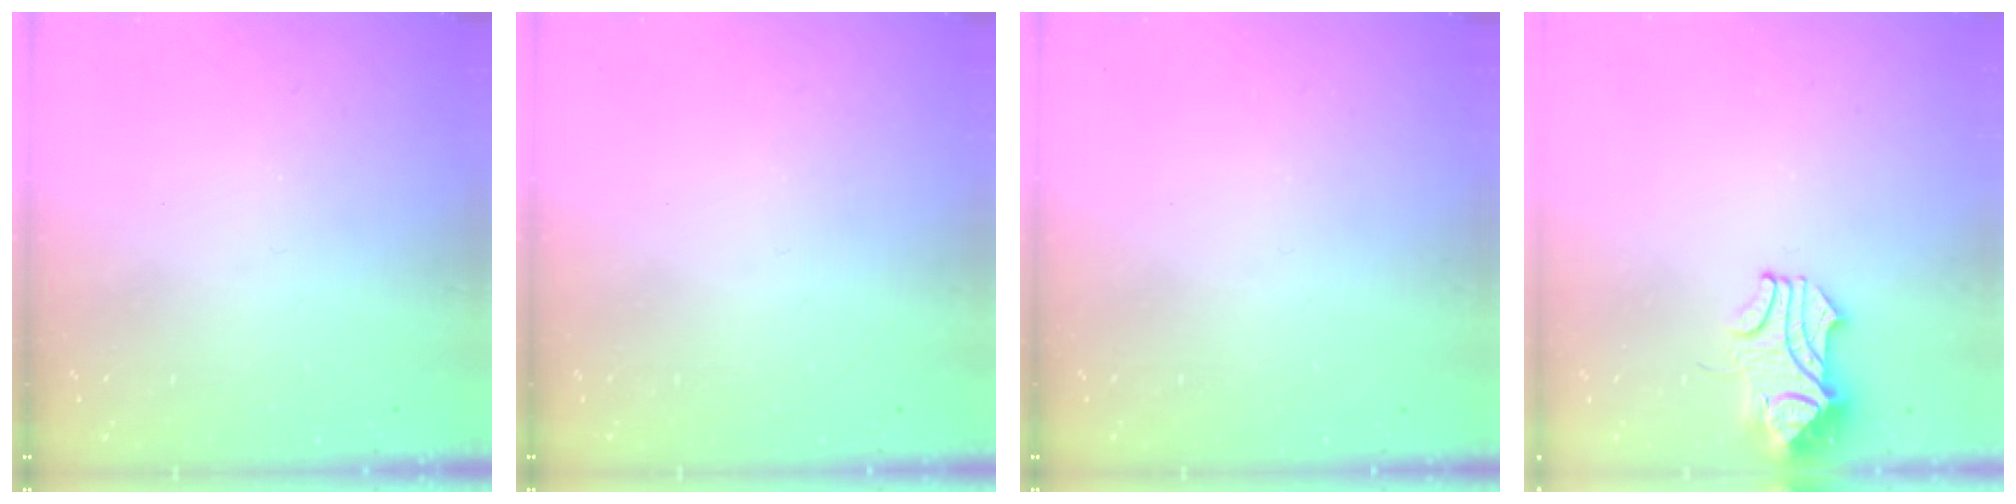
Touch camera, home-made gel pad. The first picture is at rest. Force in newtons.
{"total": 0.0}
{"total": 0.0}
{"total": 3.2, "press": 3.2, "slide": 0.5}